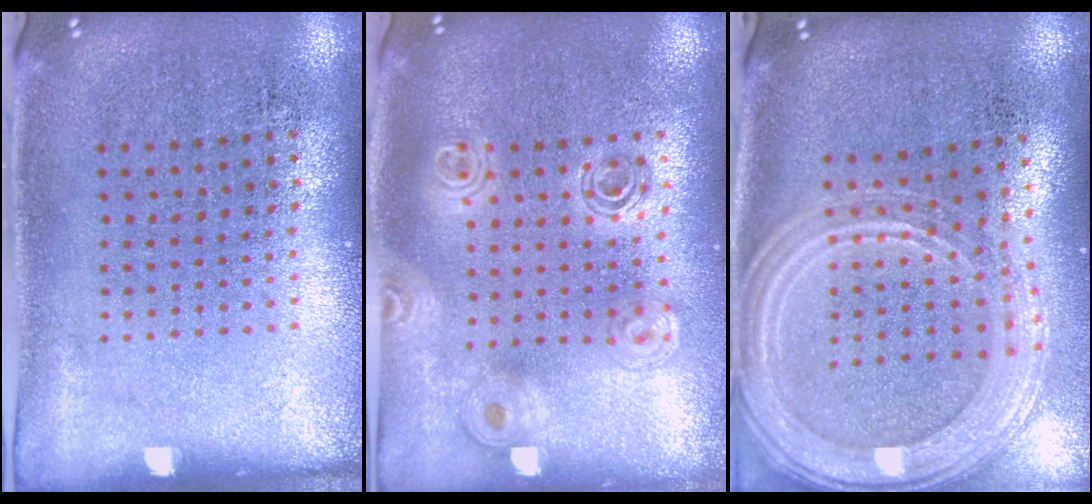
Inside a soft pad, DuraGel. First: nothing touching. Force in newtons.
{"total": 1.7, "press": 1.5, "slide": 0.8}
{"total": 2.3, "press": 2.1, "slide": 1.0}